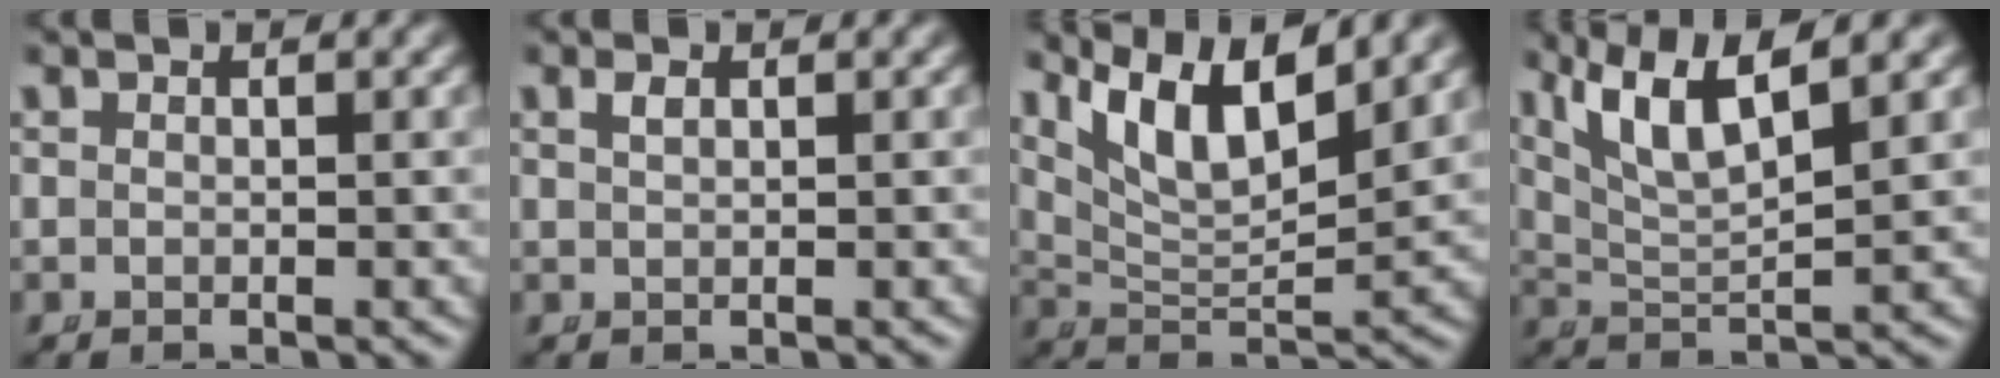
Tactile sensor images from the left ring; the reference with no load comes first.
{"total": 0.6, "force": [0.4, -0.1, 0.5], "torque": [-0.009, -0.002, 0.013]}
{"total": 8.1, "force": [4.2, 3.9, 5.7], "torque": [-0.103, -0.003, 0.076]}
{"total": 6.7, "force": [3.4, 3.4, 4.6], "torque": [-0.094, 0.000, 0.060]}